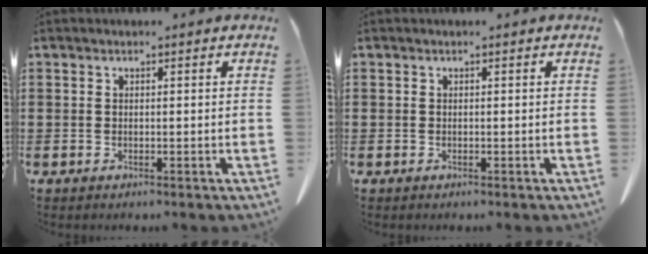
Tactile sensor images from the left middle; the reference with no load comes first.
{"total": 0.0}